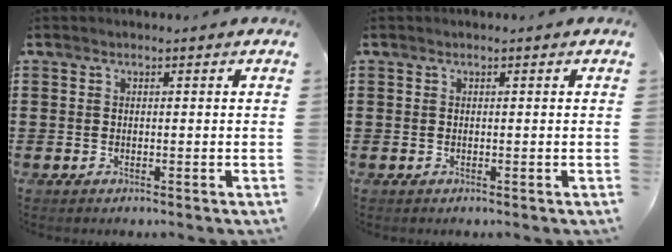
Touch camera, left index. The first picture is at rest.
{"total": 0.0}